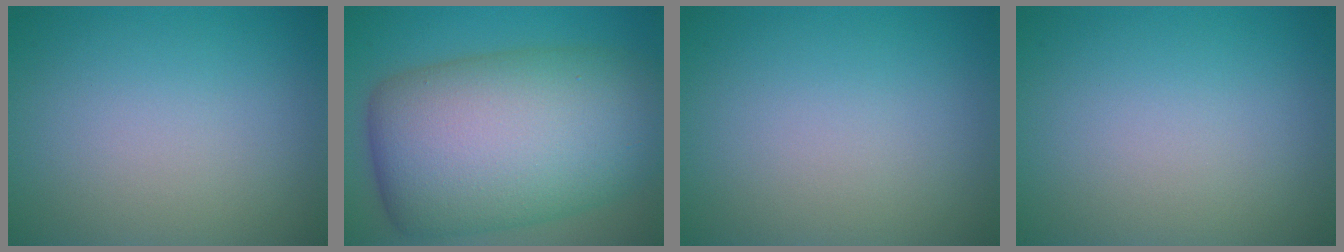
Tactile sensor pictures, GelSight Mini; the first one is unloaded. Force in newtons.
{"total": 15.7, "press": 15.7, "slide": 0.2}
{"total": 0.0}
{"total": 0.0}